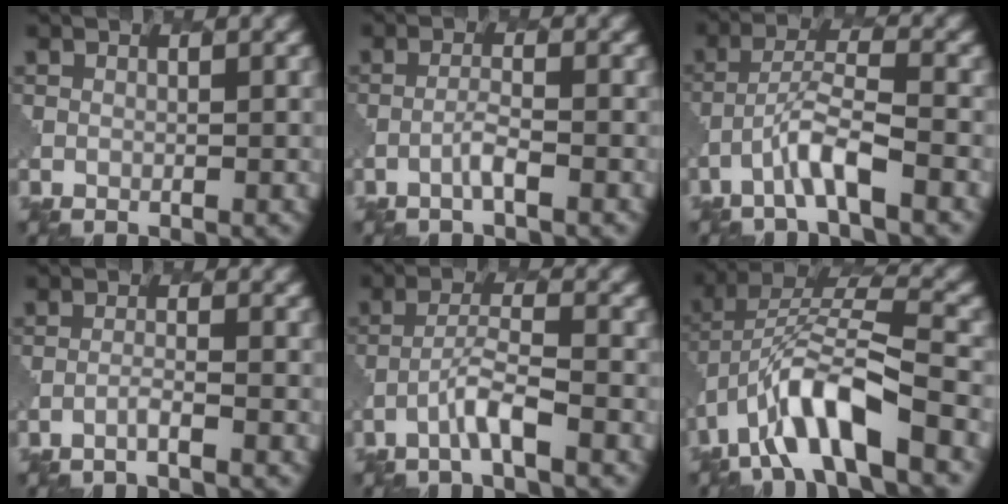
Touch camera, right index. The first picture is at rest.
{"total": 1.3, "force": [-0.7, 0.1, 1.1], "torque": [-0.023, 0.008, -0.018]}
{"total": 3.7, "force": [-2.1, 0.5, 3.0], "torque": [-0.058, 0.013, -0.044]}
{"total": 1.2, "force": [-0.8, 0.1, 0.9], "torque": [-0.007, 0.006, -0.025]}
{"total": 2.8, "force": [-1.6, 0.2, 2.3], "torque": [-0.046, 0.012, -0.037]}
{"total": 9.5, "force": [-4.6, 3.0, 7.8], "torque": [-0.145, 0.015, -0.084]}